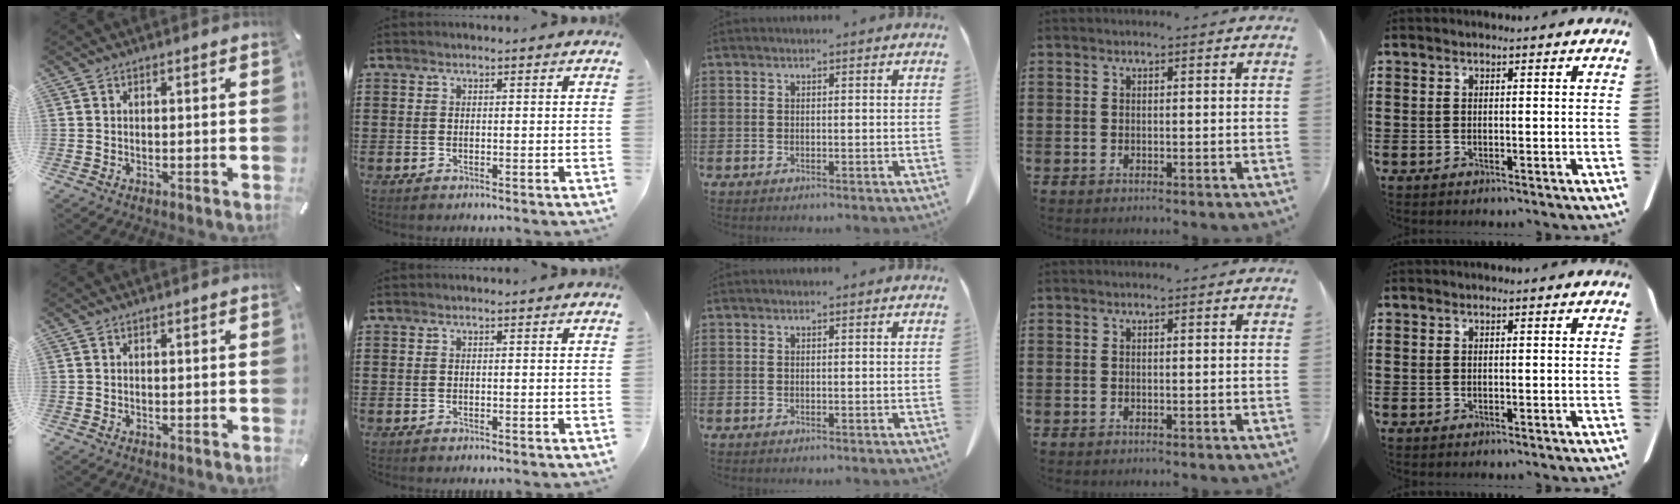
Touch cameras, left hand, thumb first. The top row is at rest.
{}